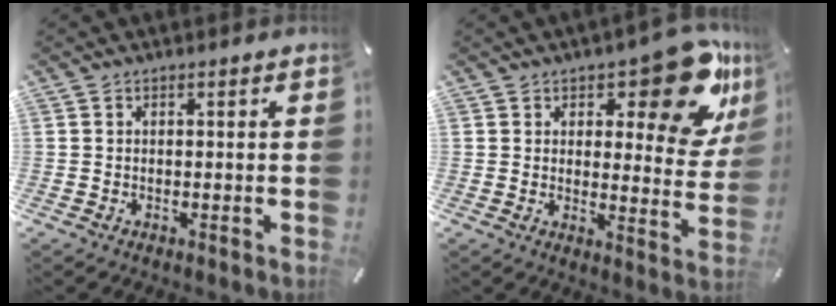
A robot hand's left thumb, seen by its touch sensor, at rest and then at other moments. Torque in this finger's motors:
{"motor_torque": [0.63, 0.52, 0.58, 0.17, 0.09]}